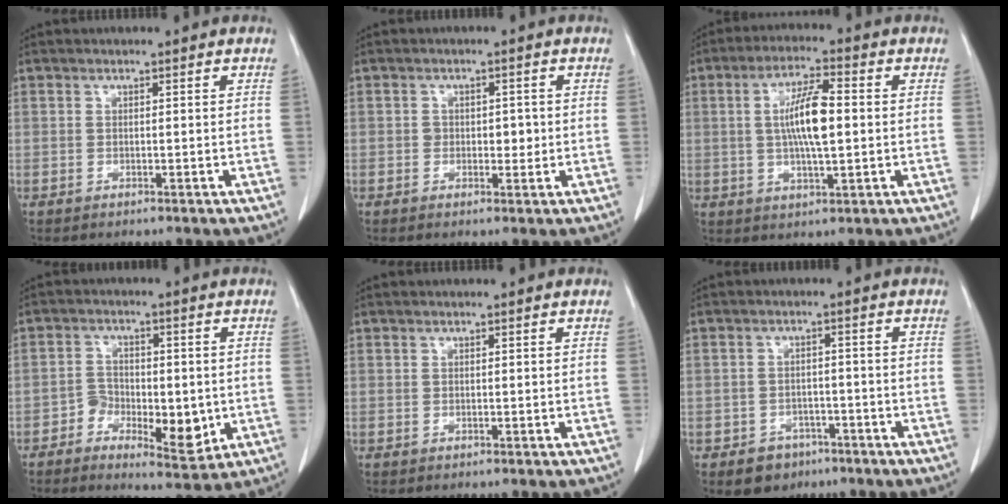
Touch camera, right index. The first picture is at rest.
{"total": 2.8, "force": [-0.1, 2.0, 2.0], "torque": [-0.023, 0.004, 0.002]}
{"total": 9.2, "force": [0.6, 1.8, 9.0], "torque": [-0.169, 0.006, 0.010]}
{"total": 7.6, "force": [-2.1, 4.1, 6.0], "torque": [-0.084, 0.004, -0.028]}
{"total": 0.0}
{"total": 4.5, "force": [-2.6, 3.5, 1.1], "torque": [-0.011, 0.009, -0.031]}